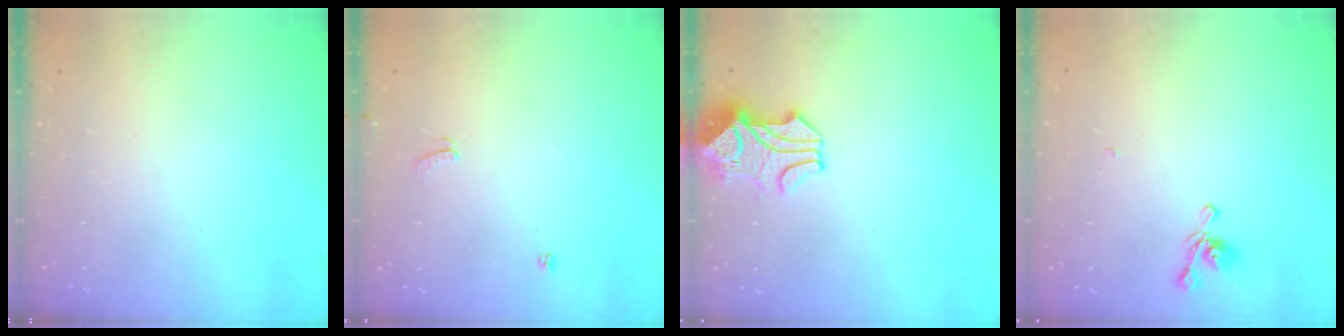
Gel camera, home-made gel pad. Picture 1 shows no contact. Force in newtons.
{"total": 2.7, "press": 2.7, "slide": 0.3}
{"total": 2.3, "press": 2.0, "slide": 1.2}
{"total": 4.0, "press": 4.0, "slide": 0.4}